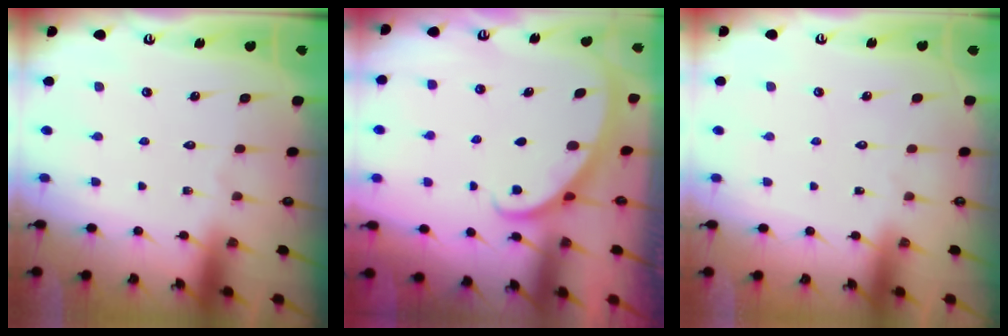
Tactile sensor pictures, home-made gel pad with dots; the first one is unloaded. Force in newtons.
{"total": 1.9, "press": 1.9, "slide": 0.1}
{"total": 0.0}